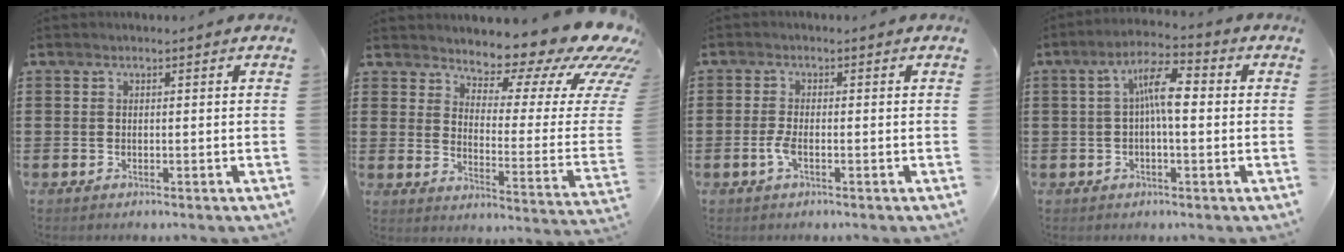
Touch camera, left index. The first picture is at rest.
{"total": 9.9, "force": [8.0, 2.9, 5.1], "torque": [-0.075, -0.074, 0.130]}
{"total": 2.2, "force": [-0.8, 0.5, 2.0], "torque": [-0.051, -0.004, -0.018]}
{"total": 7.7, "force": [0.5, 2.7, 7.1], "torque": [-0.141, 0.015, 0.005]}